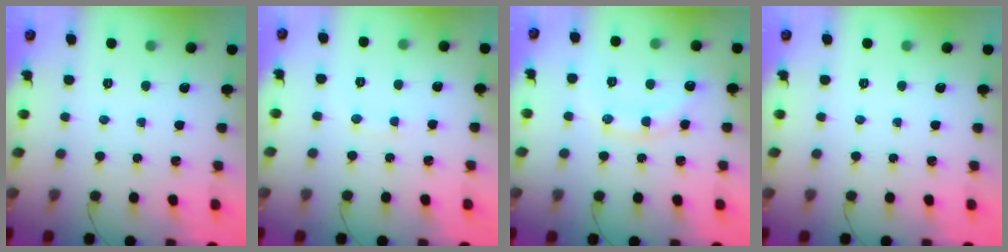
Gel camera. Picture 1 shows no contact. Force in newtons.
{"total": 5.0, "press": 4.8, "slide": 1.4}
{"total": 12.6, "press": 12.6, "slide": 0.5}
{"total": 0.0}